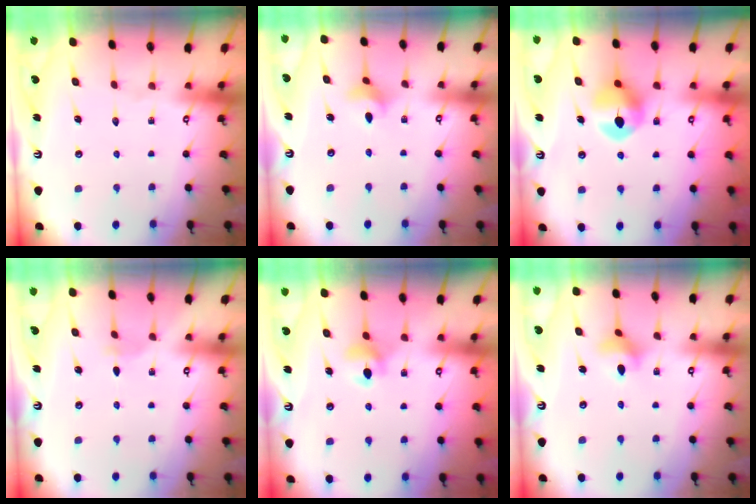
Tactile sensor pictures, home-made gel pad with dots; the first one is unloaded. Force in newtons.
{"total": 4.3, "press": 4.2, "slide": 0.7}
{"total": 9.7, "press": 9.7, "slide": 0.4}
{"total": 1.4, "press": 1.4, "slide": 0.3}
{"total": 5.9, "press": 5.9, "slide": 0.6}
{"total": 5.1, "press": 4.7, "slide": 1.8}